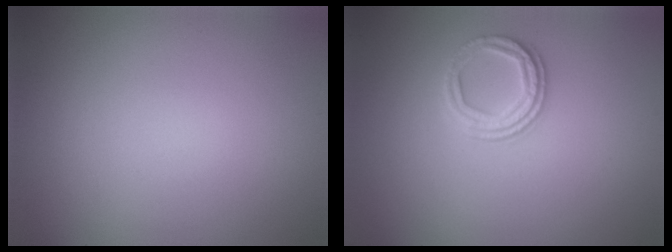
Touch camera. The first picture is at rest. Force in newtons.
{"total": 2.5, "press": 2.3, "slide": 1.0}